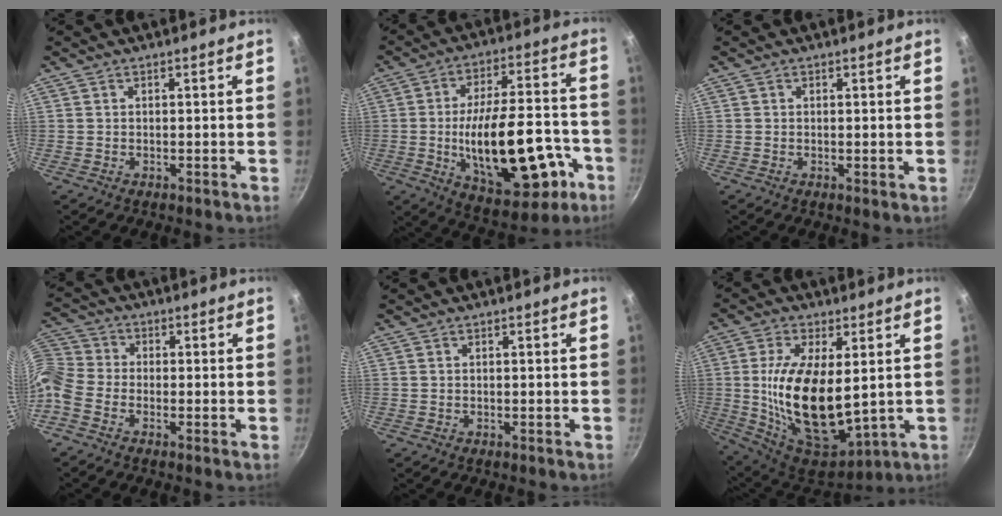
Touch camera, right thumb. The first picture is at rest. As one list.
[{"total": 24.0, "force": [-6.7, 11.1, 20.2], "torque": [-0.290, 0.038, -0.076]}, {"total": 0.6, "force": [0.1, 0.1, 0.6], "torque": [-0.010, -0.002, 0.000]}, {"total": 7.6, "force": [-3.6, 5.3, 4.1], "torque": [-0.094, 0.038, -0.099]}, {"total": 0.0}, {"total": 19.9, "force": [1.3, 9.6, 17.4], "torque": [-0.306, -0.022, 0.040]}]